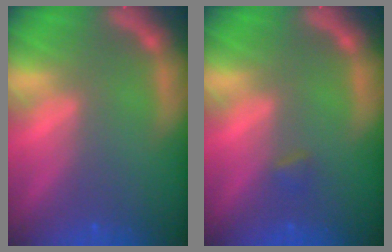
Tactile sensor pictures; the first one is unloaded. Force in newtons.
{"total": 0.9}